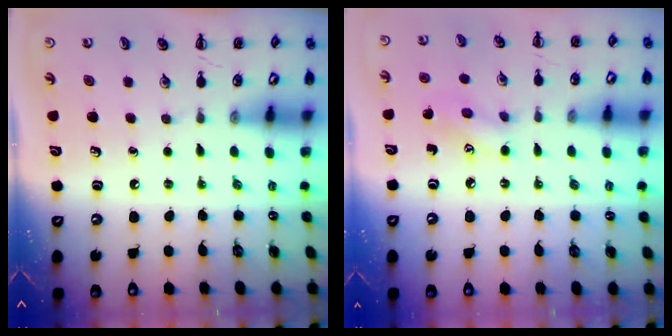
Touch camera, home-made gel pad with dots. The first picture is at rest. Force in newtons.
{"total": 6.5, "press": 6.4, "slide": 1.2}